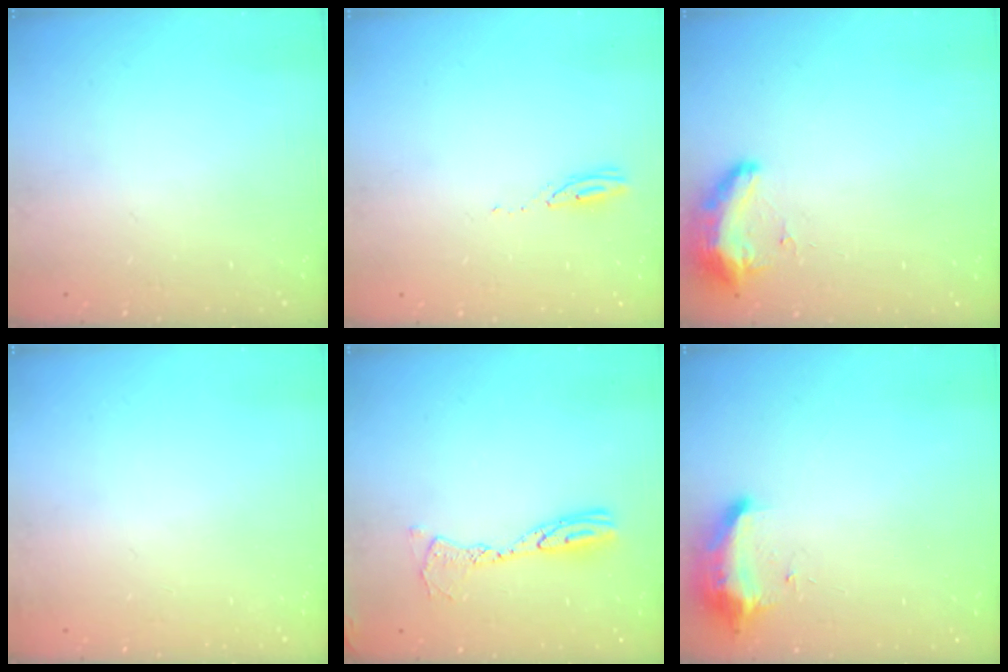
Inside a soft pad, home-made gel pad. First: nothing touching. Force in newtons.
{"total": 3.0, "press": 3.0, "slide": 0.1}
{"total": 9.1, "press": 8.9, "slide": 1.9}
{"total": 2.8, "press": 2.2, "slide": 1.7}
{"total": 10.6, "press": 10.6, "slide": 0.9}
{"total": 9.1, "press": 9.1, "slide": 0.0}